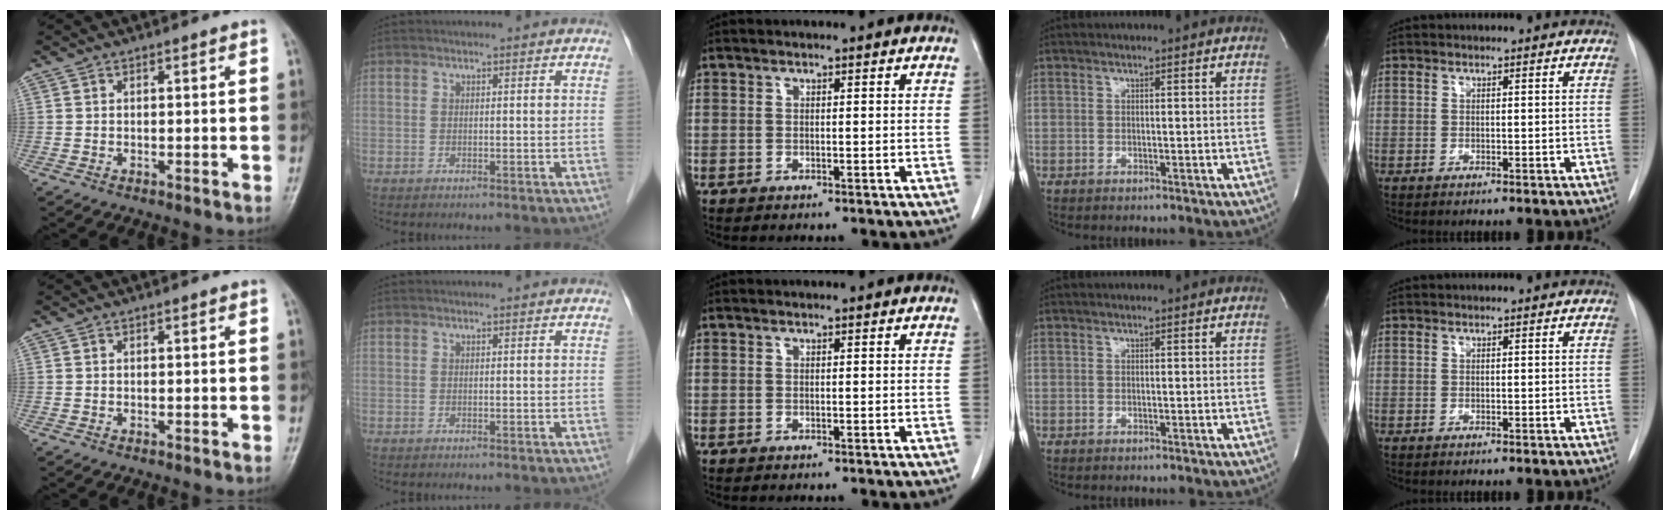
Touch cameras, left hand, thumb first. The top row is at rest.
{}